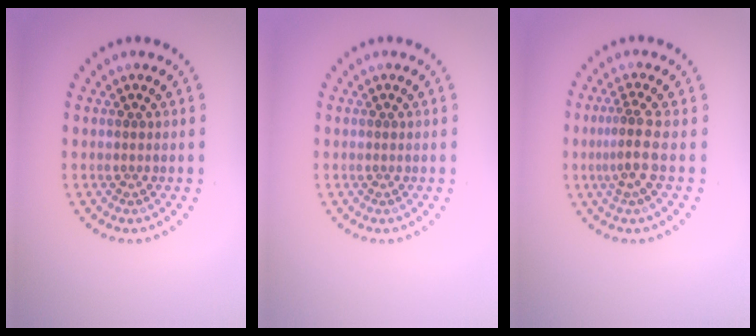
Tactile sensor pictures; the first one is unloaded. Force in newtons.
{"total": 0.0}
{"total": 2.6, "press": 1.8, "slide": 1.8}